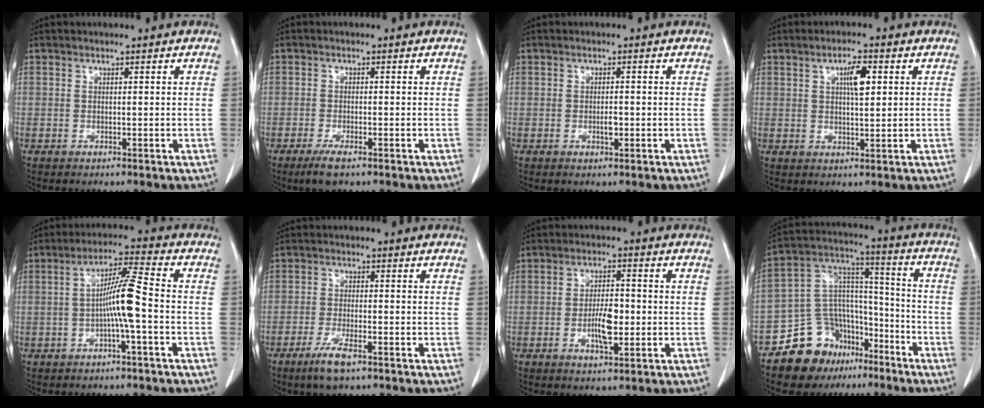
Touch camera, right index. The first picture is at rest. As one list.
[{"total": 3.6, "force": [-2.4, 0.6, 2.5], "torque": [-0.053, -0.007, -0.045]}, {"total": 1.3, "force": [-0.3, 0.4, 1.2], "torque": [-0.019, 0.002, -0.002]}, {"total": 4.3, "force": [1.3, 1.0, 3.9], "torque": [-0.067, 0.003, 0.022]}, {"total": 7.0, "force": [-1.4, -0.5, 6.9], "torque": [-0.124, 0.015, -0.022]}, {"total": 5.1, "force": [-3.4, 0.9, 3.7], "torque": [-0.080, -0.008, -0.061]}, {"total": 5.2, "force": [-1.1, 1.7, 4.8], "torque": [-0.085, 0.003, -0.015]}, {"total": 14.5, "force": [-10.1, 9.6, 4.0], "torque": [-0.062, 0.086, -0.169]}]